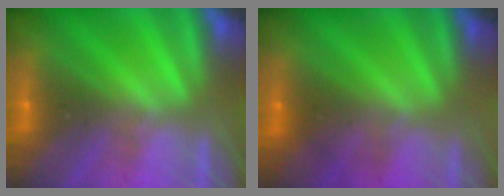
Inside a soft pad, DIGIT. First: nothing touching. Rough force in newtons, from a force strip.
{"total": 1.7}